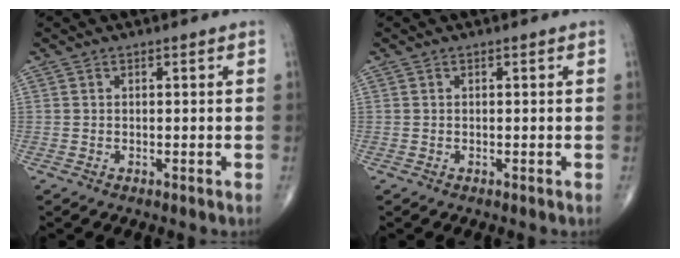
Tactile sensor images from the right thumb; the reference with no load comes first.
{"total": 0.0}